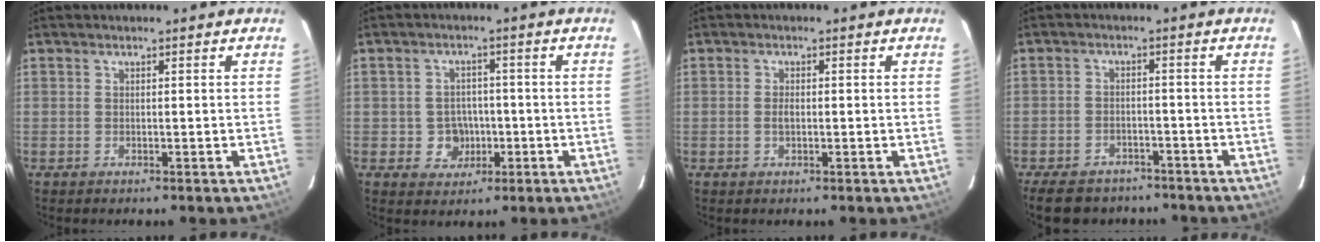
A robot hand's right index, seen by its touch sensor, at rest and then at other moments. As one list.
[{"total": 5.2, "force": [-1.2, 4.8, 1.4], "torque": [-0.036, 0.015, -0.003]}, {"total": 1.7, "force": [-0.2, 0.9, 1.4], "torque": [-0.028, 0.002, -0.005]}, {"total": 13.5, "force": [-10.2, 7.3, 5.0], "torque": [-0.136, 0.004, -0.148]}]